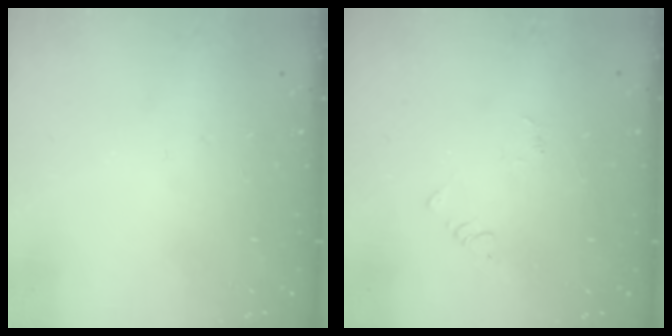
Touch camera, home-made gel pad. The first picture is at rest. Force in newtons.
{"total": 2.4, "press": 2.4, "slide": 0.3}